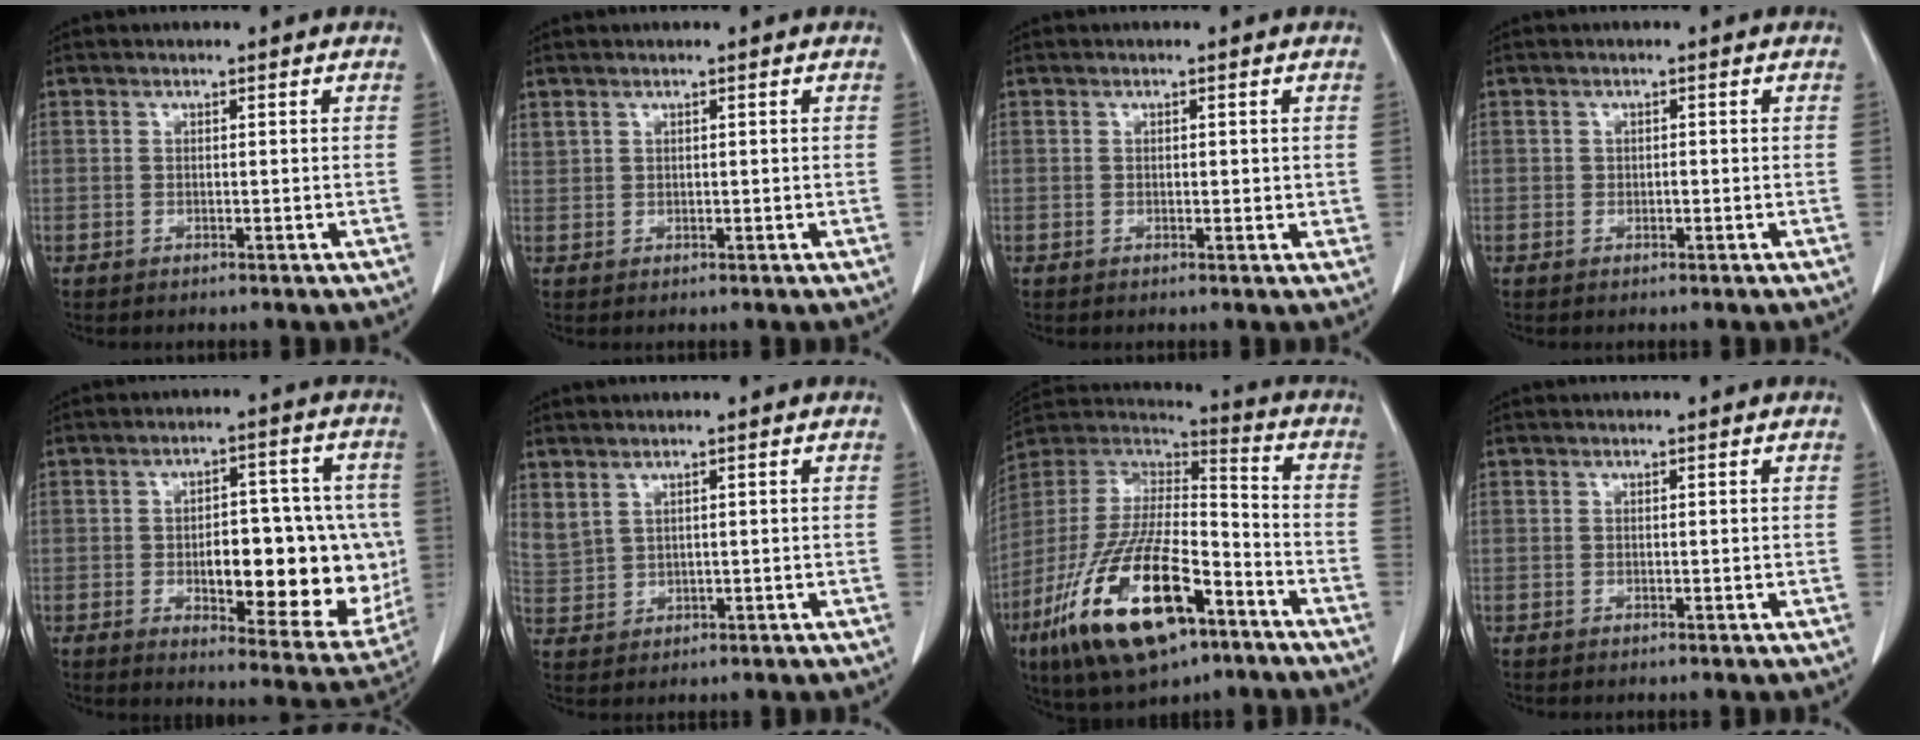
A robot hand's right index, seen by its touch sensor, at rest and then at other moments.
{"total": 1.2, "force": [1.0, 0.7, 0.4], "torque": [-0.008, 0.007, 0.023]}
{"total": 1.4, "force": [0.2, 0.8, 1.2], "torque": [-0.015, -0.002, 0.003]}
{"total": 0.8, "force": [-0.1, 0.7, 0.5], "torque": [-0.005, 0.002, -0.003]}
{"total": 17.7, "force": [-1.8, 7.0, 16.1], "torque": [-0.187, 0.015, -0.005]}
{"total": 4.7, "force": [2.9, 2.9, 2.4], "torque": [-0.063, 0.003, 0.074]}
{"total": 23.1, "force": [-11.8, 7.8, 18.2], "torque": [-0.374, -0.028, -0.208]}
{"total": 0.0}